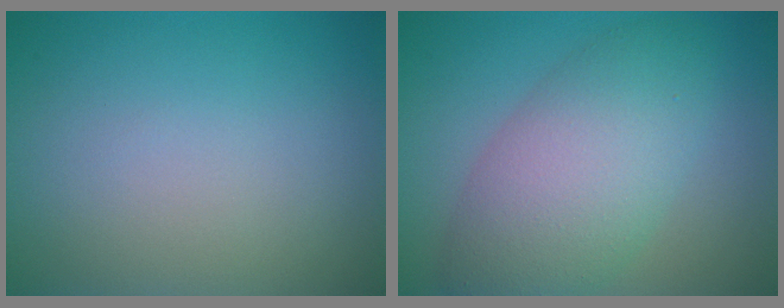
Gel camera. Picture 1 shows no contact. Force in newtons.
{"total": 7.6, "press": 7.6, "slide": 0.1}